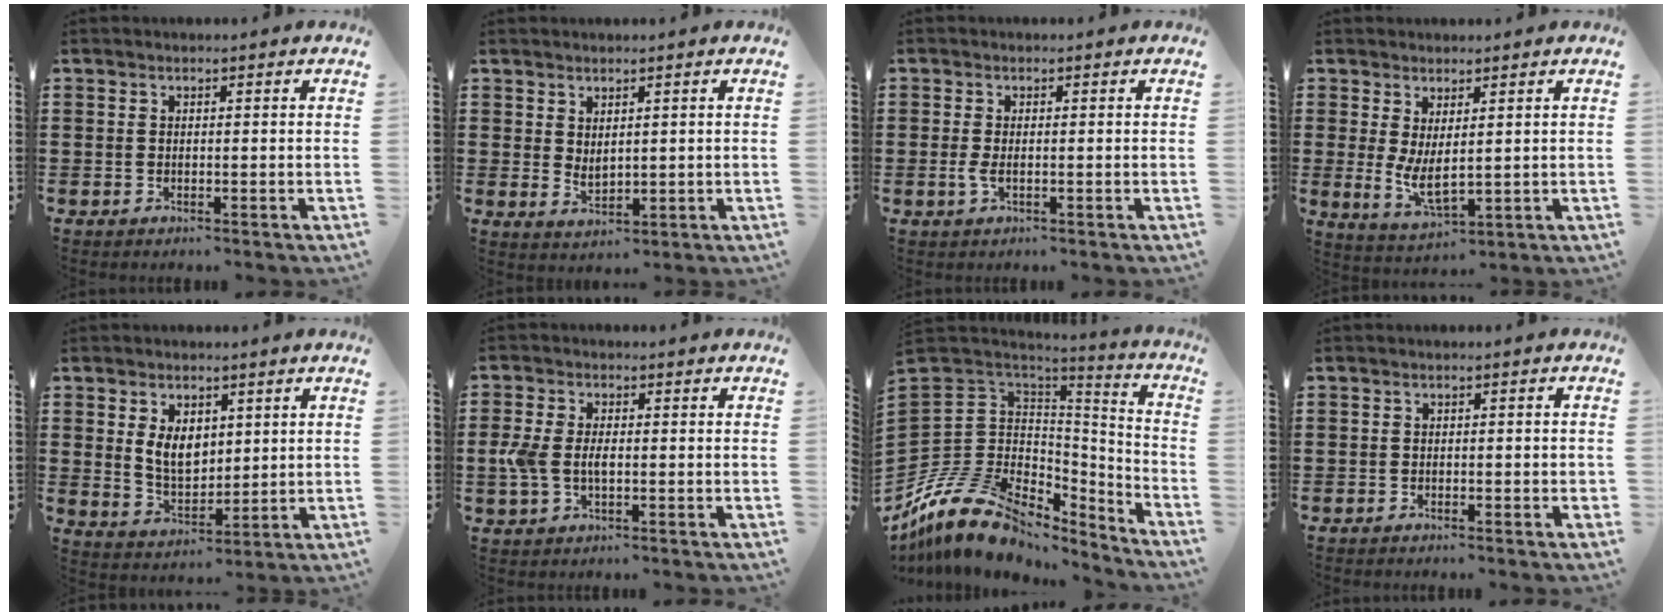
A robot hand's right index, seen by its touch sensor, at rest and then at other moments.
{"total": 2.1, "force": [1.3, 1.1, 1.3], "torque": [-0.025, 0.002, 0.024]}
{"total": 1.7, "force": [-0.3, 0.6, 1.5], "torque": [-0.037, -0.005, -0.008]}
{"total": 5.0, "force": [1.1, 2.0, 4.4], "torque": [-0.099, -0.005, 0.020]}
{"total": 6.1, "force": [1.9, 4.1, 4.1], "torque": [-0.083, 0.009, 0.033]}
{"total": 4.3, "force": [-0.5, 2.4, 3.5], "torque": [-0.095, -0.005, -0.018]}
{"total": 14.6, "force": [-8.8, 8.9, 7.4], "torque": [-0.182, 0.017, -0.160]}
{"total": 0.9, "force": [-0.8, 0.3, 0.3], "torque": [-0.010, -0.003, -0.016]}